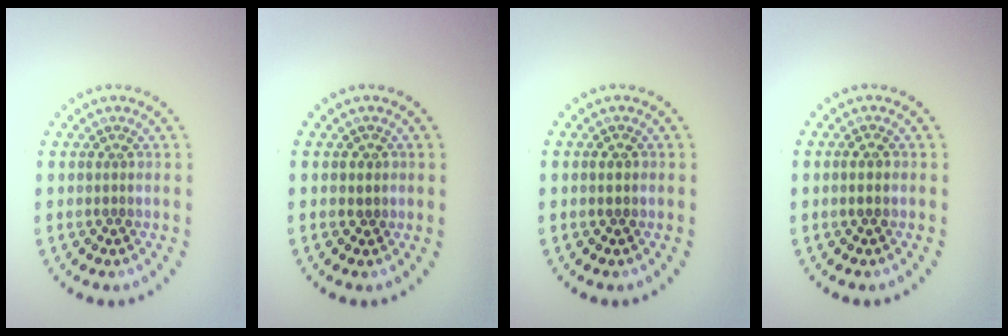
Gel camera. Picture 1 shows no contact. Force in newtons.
{"total": 0.6, "press": 0.4, "slide": 0.4}
{"total": 1.3, "press": 1.3, "slide": 0.1}
{"total": 1.5, "press": 1.4, "slide": 0.1}